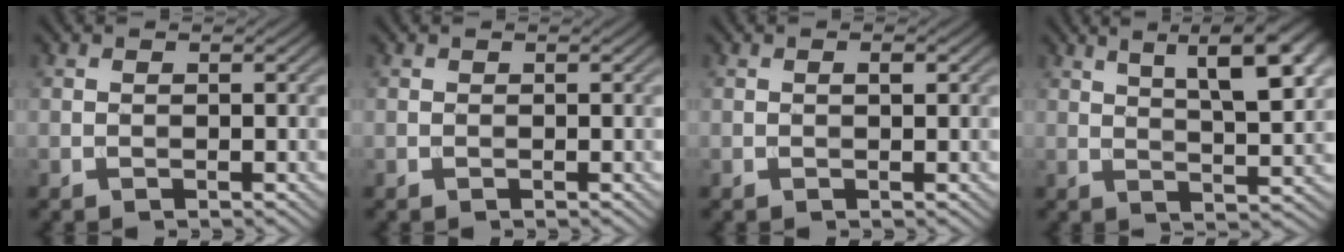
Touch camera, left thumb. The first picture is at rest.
{"total": 0.0}
{"total": 0.8, "force": [0.2, 0.2, 0.7], "torque": [-0.011, 0.001, 0.002]}
{"total": 11.5, "force": [5.2, 3.2, 9.7], "torque": [-0.130, 0.014, 0.075]}